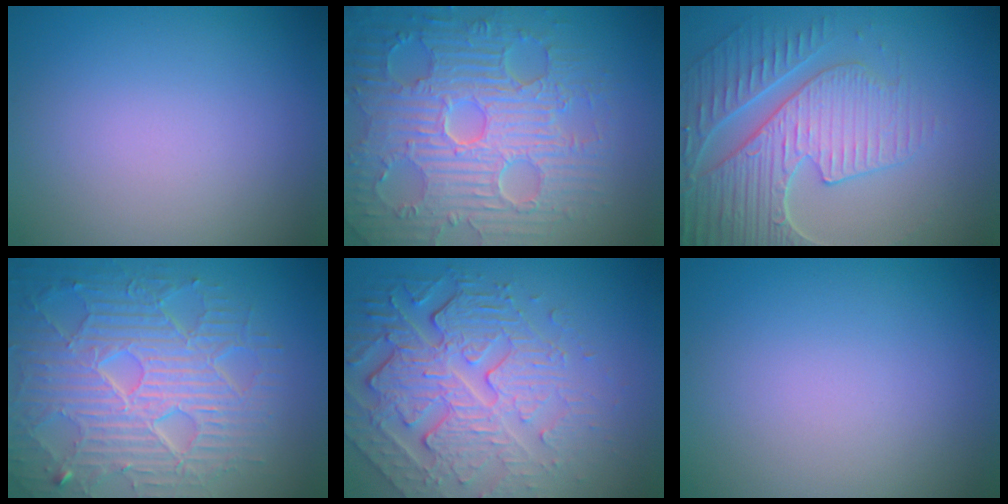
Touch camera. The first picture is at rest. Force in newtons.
{"total": 9.1, "press": 6.7, "slide": 6.2}
{"total": 6.7, "press": 5.5, "slide": 3.9}
{"total": 8.8, "press": 6.3, "slide": 6.2}
{"total": 7.8, "press": 5.5, "slide": 5.5}
{"total": 0.0}